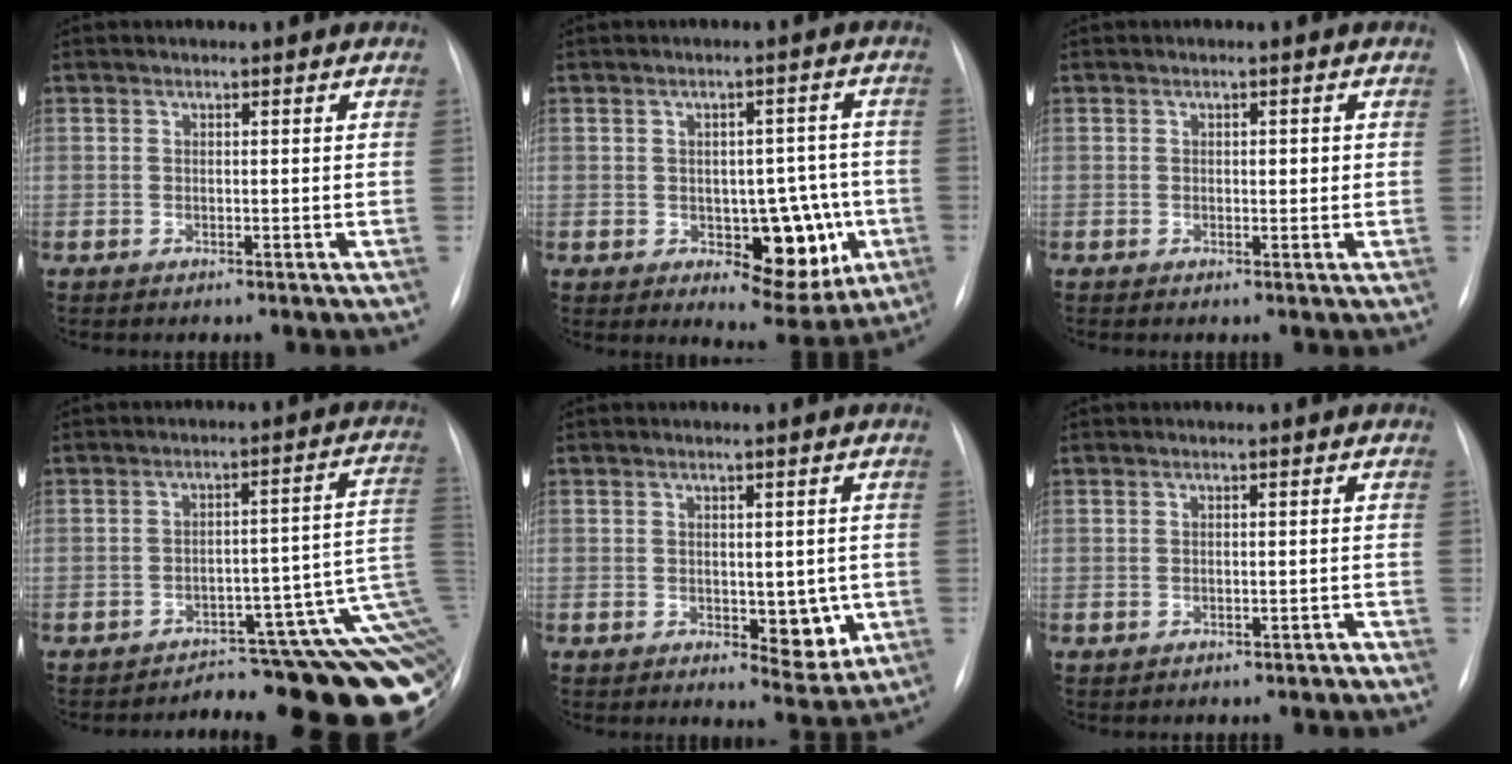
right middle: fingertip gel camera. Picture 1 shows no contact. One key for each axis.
{"total": 10.0, "fx": -2.4, "fy": 5.1, "fz": 8.2, "tx": -0.083, "ty": 0.017, "tz": -0.017}
{"total": 1.4, "fx": 0.1, "fy": 0.8, "fz": 1.2, "tx": -0.014, "ty": 0.004, "tz": 0.000}
{"total": 14.0, "fx": -9.1, "fy": 2.9, "fz": 10.1, "tx": -0.012, "ty": 0.075, "tz": -0.097}
{"total": 5.6, "fx": -0.7, "fy": 2.8, "fz": 4.8, "tx": -0.047, "ty": -0.004, "tz": 0.000}
{"total": 1.2, "fx": -0.9, "fy": 0.5, "fz": 0.5, "tx": -0.014, "ty": 0.011, "tz": -0.006}